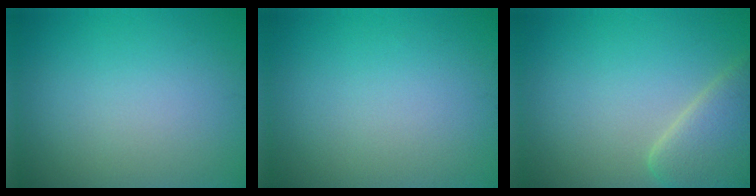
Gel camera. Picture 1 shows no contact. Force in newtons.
{"total": 0.0}
{"total": 4.8, "press": 4.8, "slide": 0.5}